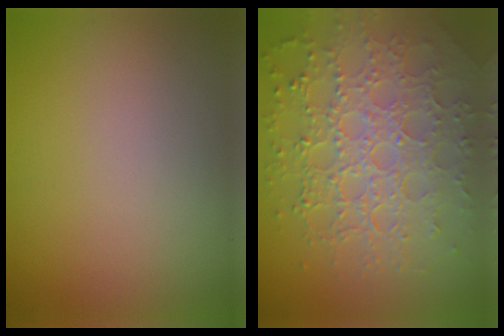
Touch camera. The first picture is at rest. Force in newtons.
{"total": 7.3, "press": 5.2, "slide": 5.0}